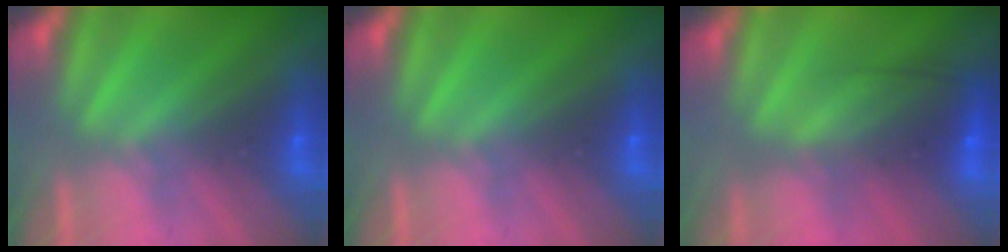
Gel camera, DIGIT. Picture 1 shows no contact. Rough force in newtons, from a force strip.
{"total": 0.0}
{"total": 8.8}